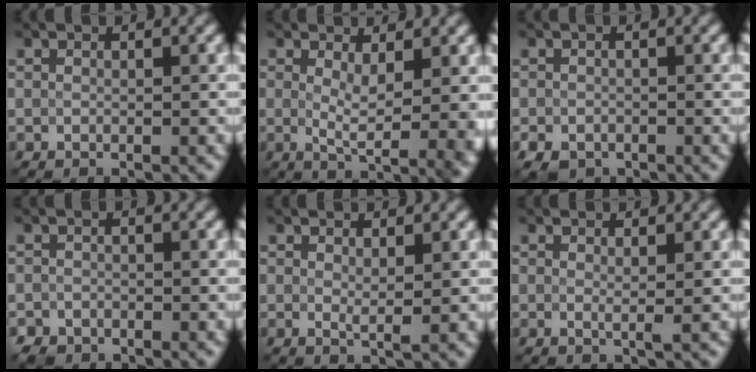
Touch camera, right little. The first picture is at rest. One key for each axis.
{"total": 5.8, "fx": 0.5, "fy": 1.8, "fz": 5.5, "tx": -0.075, "ty": -0.012, "tz": 0.012}
{"total": 1.8, "fx": -1.1, "fy": 1.2, "fz": 0.7, "tx": -0.012, "ty": -0.006, "tz": -0.024}
{"total": 2.1, "fx": -1.6, "fy": 1.3, "fz": 0.2, "tx": 0.004, "ty": 0.000, "tz": -0.025}
{"total": 1.2, "fx": 0.6, "fy": 0.3, "fz": 1.1, "tx": -0.019, "ty": -0.005, "tz": 0.011}
{"total": 0.8, "fx": 0.2, "fy": 0.1, "fz": 0.8, "tx": -0.014, "ty": -0.005, "tz": 0.003}